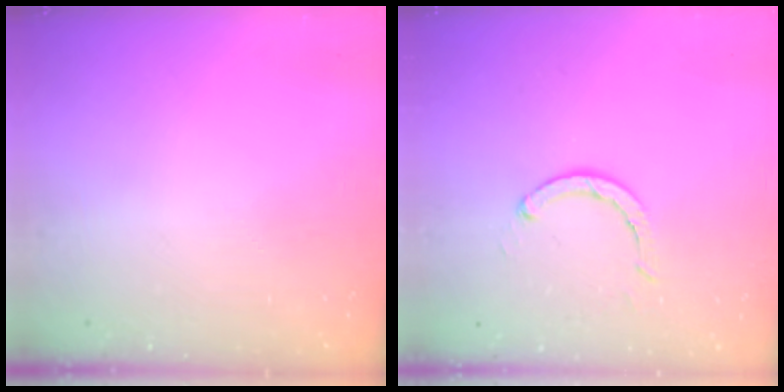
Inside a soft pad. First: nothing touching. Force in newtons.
{"total": 2.9, "press": 2.9, "slide": 0.5}